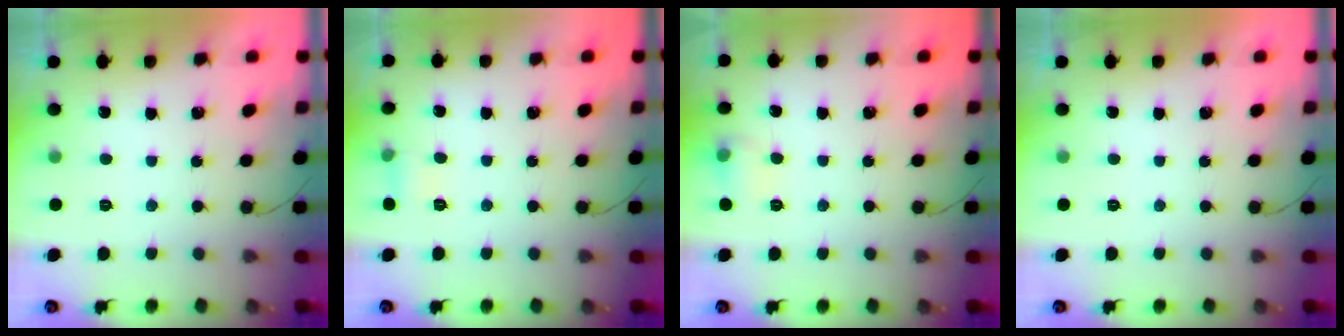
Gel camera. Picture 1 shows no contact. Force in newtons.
{"total": 5.1, "press": 4.8, "slide": 1.7}
{"total": 5.9, "press": 5.7, "slide": 1.4}
{"total": 0.0}